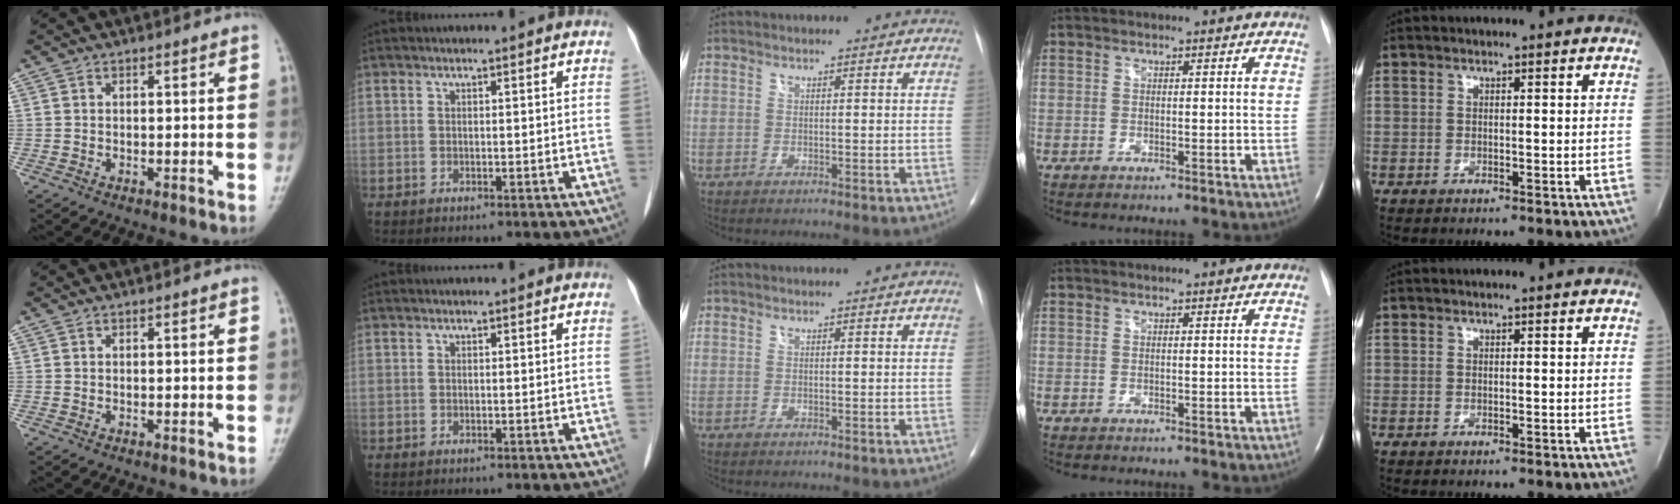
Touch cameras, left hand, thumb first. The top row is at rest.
{}